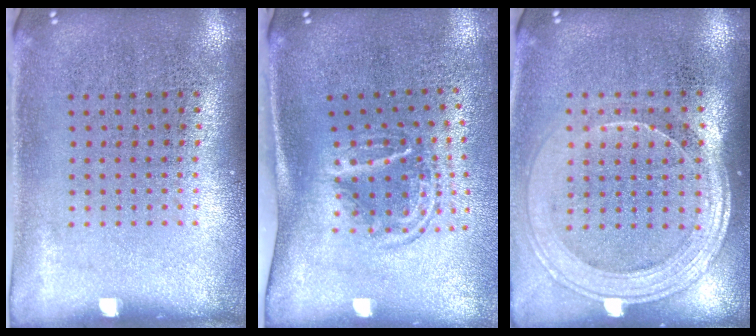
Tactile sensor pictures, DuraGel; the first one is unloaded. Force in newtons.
{"total": 1.8, "press": 1.2, "slide": 1.3}
{"total": 1.9, "press": 1.7, "slide": 0.8}